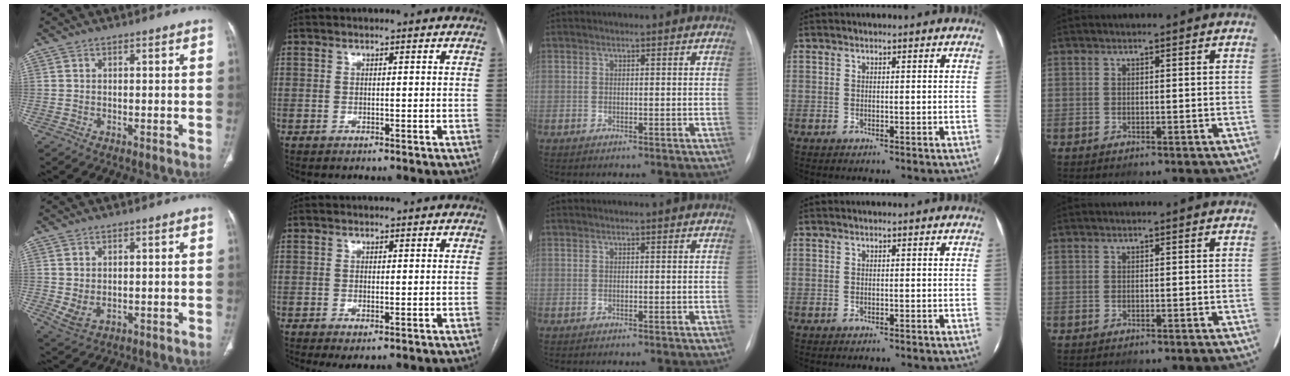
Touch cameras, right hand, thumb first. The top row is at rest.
{"thumb": {"total": 3.7, "force": [0.0, 2.5, 2.7], "torque": [-0.055, -0.006, 0.015]}, "index": {"total": 1.9, "force": [-0.9, 0.6, 1.6], "torque": [-0.025, -0.004, -0.008]}}